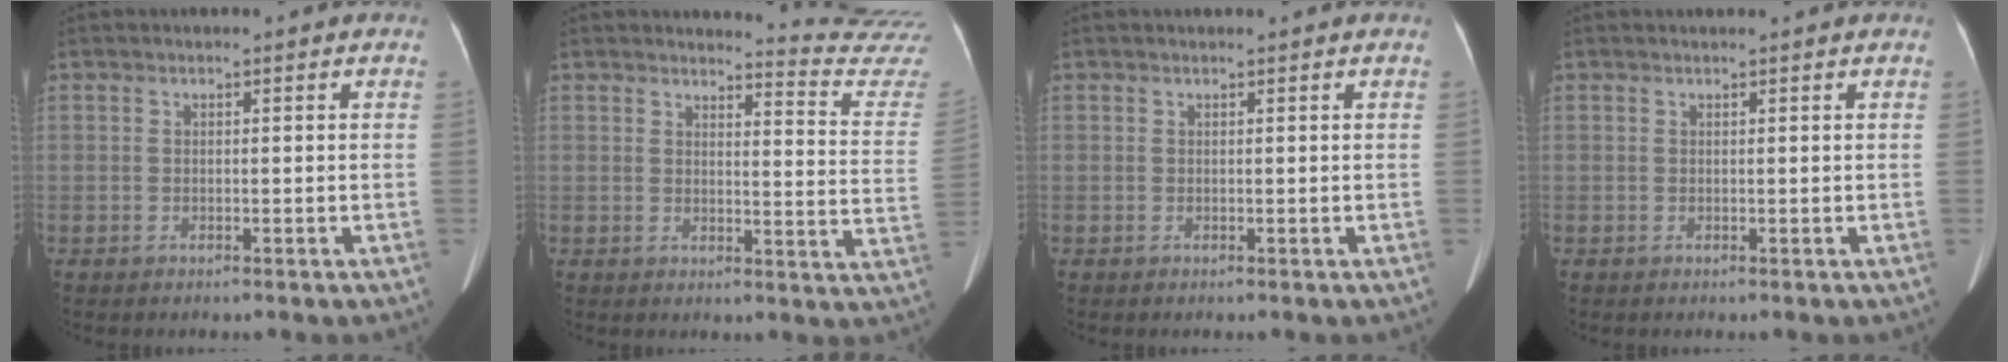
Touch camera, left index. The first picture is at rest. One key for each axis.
{"total": 13.4, "fx": 13.3, "fy": -1.7, "fz": -0.4, "tx": 0.009, "ty": -0.148, "tz": 0.123}
{"total": 0.8, "fx": 0.8, "fy": -0.1, "fz": 0.3, "tx": -0.005, "ty": 0.005, "tz": 0.017}
{"total": 1.4, "fx": 1.3, "fy": -0.3, "fz": 0.5, "tx": -0.010, "ty": 0.013, "tz": 0.022}